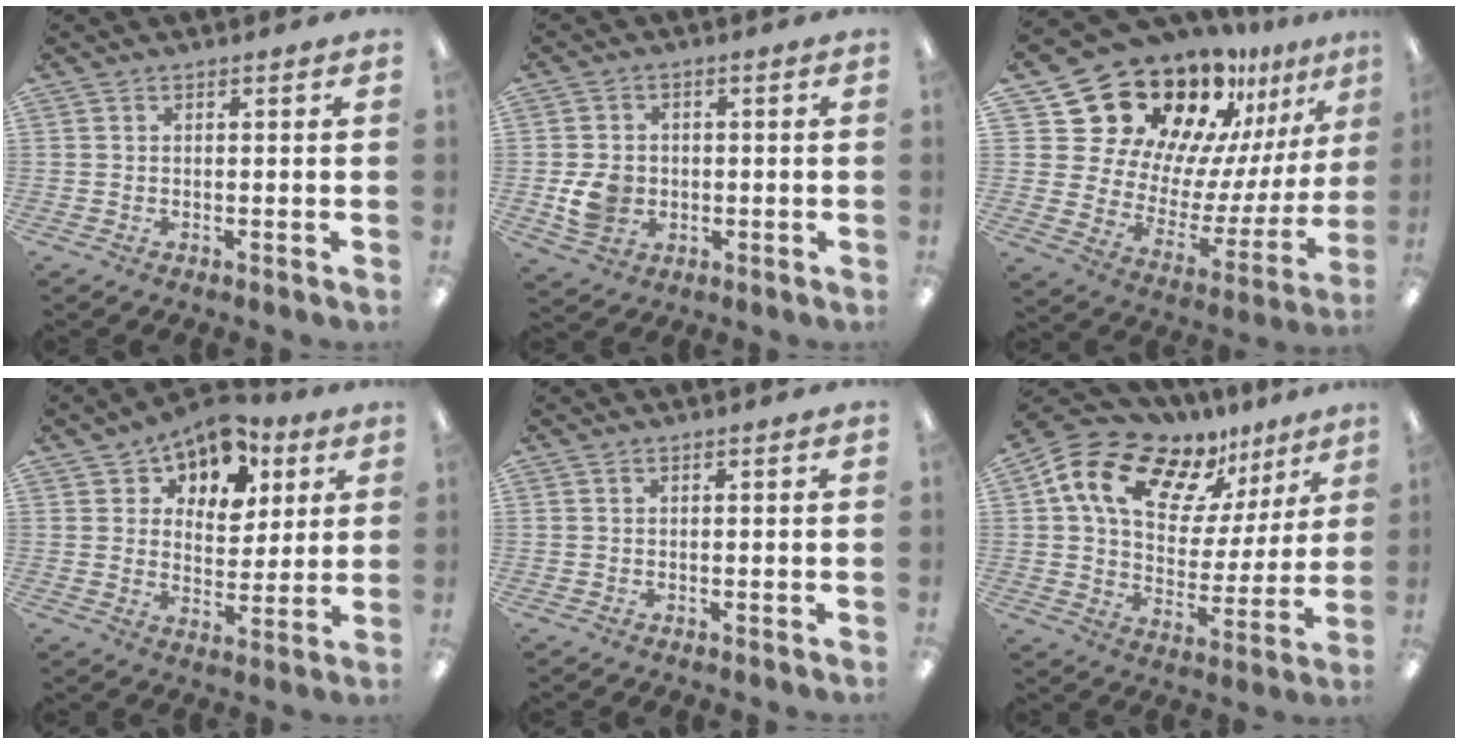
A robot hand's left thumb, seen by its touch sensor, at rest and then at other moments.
{"total": 7.0, "force": [-1.1, 5.9, 3.5], "torque": [-0.051, 0.004, -0.018]}
{"total": 22.3, "force": [18.0, 11.2, 7.0], "torque": [-0.112, -0.149, 0.335]}
{"total": 10.8, "force": [7.7, 6.6, 3.6], "torque": [-0.062, -0.051, 0.141]}
{"total": 0.0}
{"total": 16.1, "force": [10.8, 9.2, 7.5], "torque": [-0.147, -0.064, 0.195]}